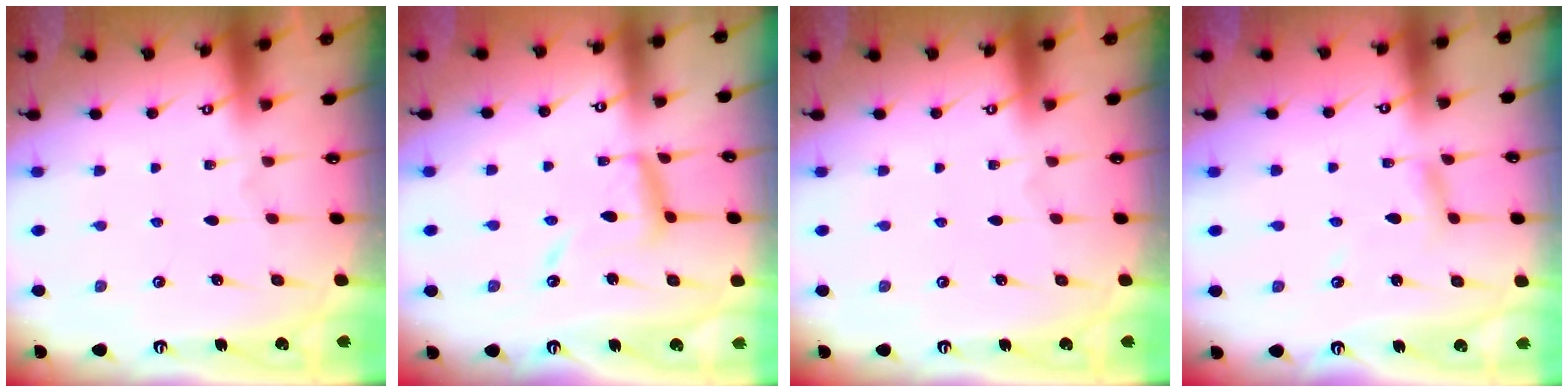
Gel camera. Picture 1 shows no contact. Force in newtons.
{"total": 11.5, "press": 11.5, "slide": 1.1}
{"total": 0.0}
{"total": 4.2, "press": 4.2, "slide": 0.2}